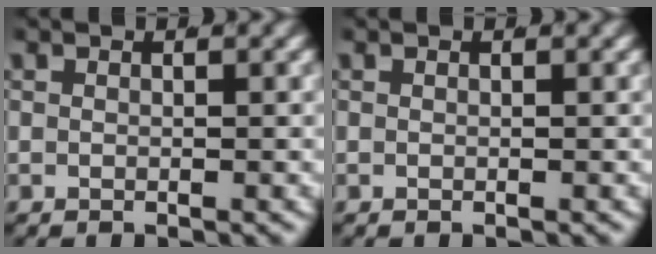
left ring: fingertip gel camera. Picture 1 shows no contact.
{"total": 0.0}